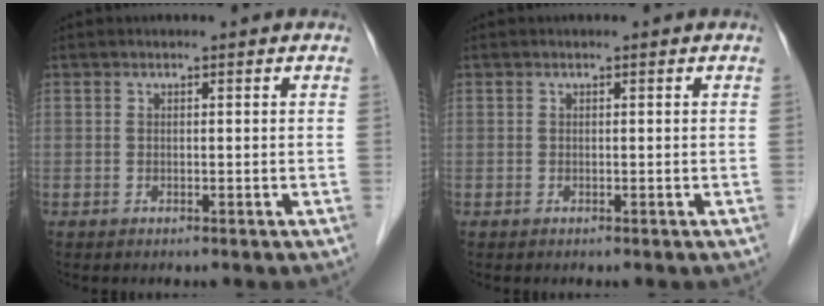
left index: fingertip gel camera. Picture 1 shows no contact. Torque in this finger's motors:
{"motor_torque": [0.00, 0.00, 0.00, 0.00]}